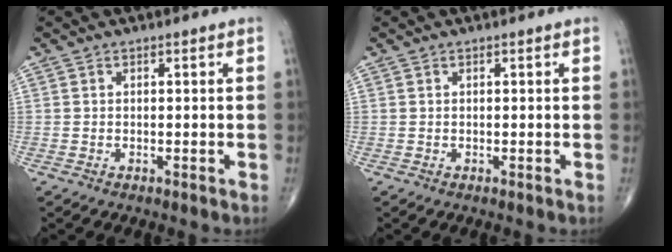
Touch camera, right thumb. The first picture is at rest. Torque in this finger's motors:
{"motor_torque": [0.00, 0.00, 0.01, -0.01, 0.00]}